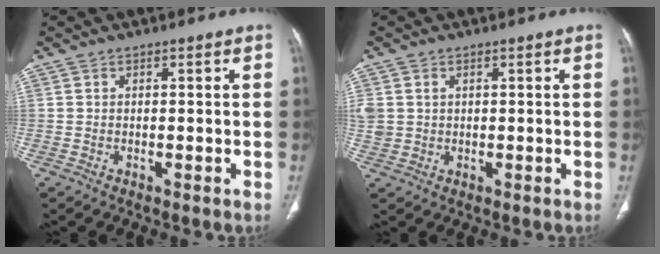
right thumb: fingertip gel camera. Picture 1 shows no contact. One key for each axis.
{"total": 5.6, "fx": 1.2, "fy": 4.7, "fz": 2.8, "tx": -0.083, "ty": 0.002, "tz": 0.034}